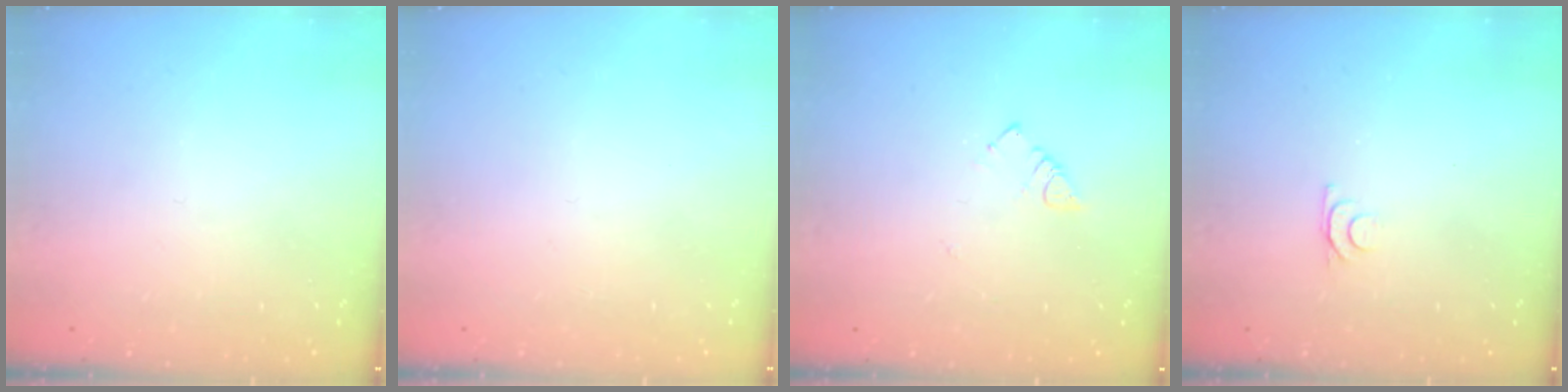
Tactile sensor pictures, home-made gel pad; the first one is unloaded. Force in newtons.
{"total": 1.6, "press": 1.6, "slide": 0.1}
{"total": 3.0, "press": 2.9, "slide": 0.4}
{"total": 4.2, "press": 4.1, "slide": 0.5}